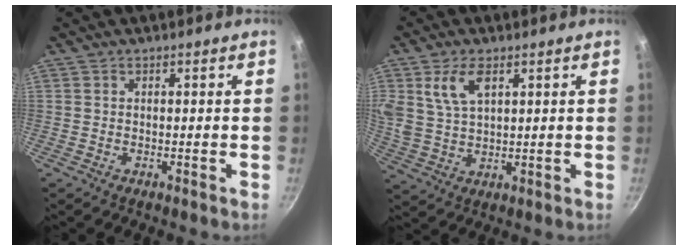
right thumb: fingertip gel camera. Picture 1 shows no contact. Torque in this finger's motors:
{"motor_torque": [-0.36, 1.00, 0.20, 0.65, 0.12]}